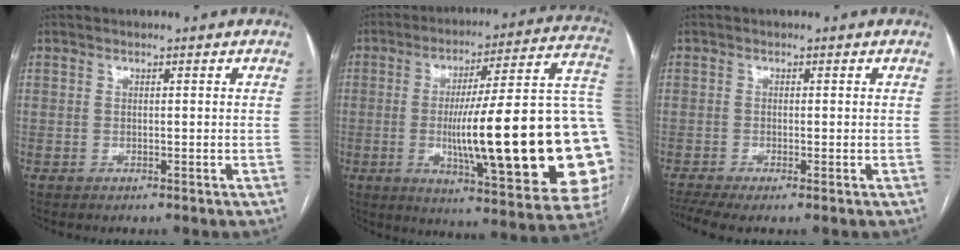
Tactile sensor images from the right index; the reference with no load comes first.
{"total": 31.3, "force": [-3.5, 3.4, 30.9], "torque": [-0.348, 0.005, -0.058]}
{"total": 4.2, "force": [-2.8, 0.8, 3.1], "torque": [-0.057, -0.006, -0.053]}